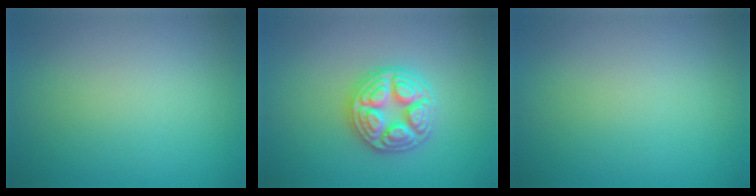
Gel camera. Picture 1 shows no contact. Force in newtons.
{"total": 4.9, "press": 4.8, "slide": 0.7}
{"total": 0.0}